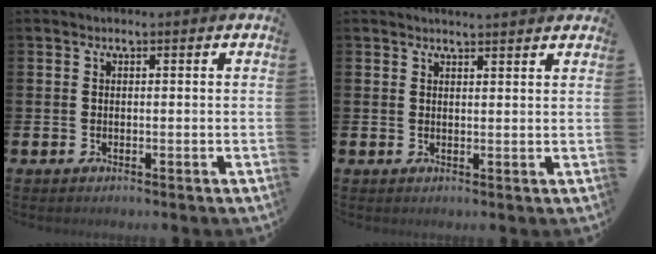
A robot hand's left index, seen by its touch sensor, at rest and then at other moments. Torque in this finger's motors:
{"motor_torque": [0.14, -0.34, 0.06, 0.05]}